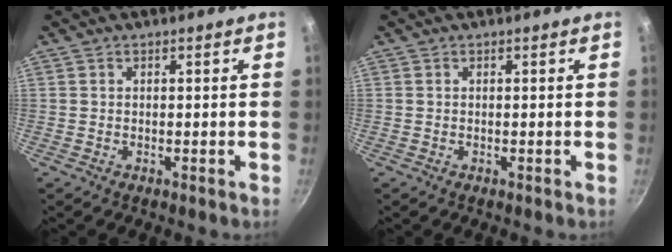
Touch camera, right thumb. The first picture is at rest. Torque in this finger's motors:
{"motor_torque": [0.74, -0.13, 0.37, -0.37, 0.07]}